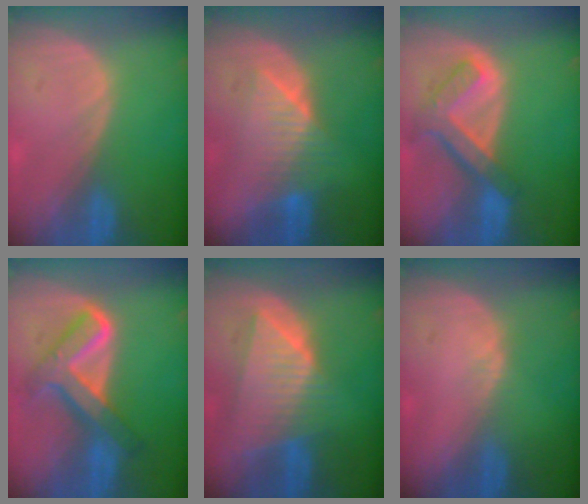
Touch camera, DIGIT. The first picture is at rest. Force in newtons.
{"total": 6.6, "press": 6.6, "slide": 0.5}
{"total": 7.5, "press": 6.4, "slide": 3.9}
{"total": 8.3, "press": 8.3, "slide": 0.6}
{"total": 9.1, "press": 8.1, "slide": 4.1}
{"total": 1.0, "press": 0.7, "slide": 0.6}